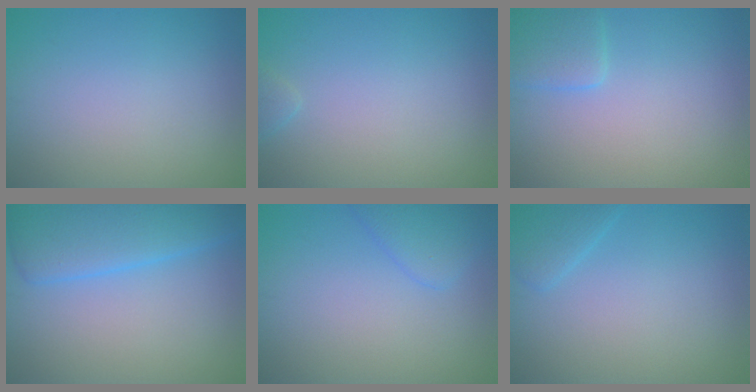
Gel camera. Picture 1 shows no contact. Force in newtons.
{"total": 1.0, "press": 1.0, "slide": 0.1}
{"total": 2.6, "press": 2.6, "slide": 0.1}
{"total": 6.3, "press": 6.3, "slide": 0.2}
{"total": 2.5, "press": 2.5, "slide": 0.2}
{"total": 1.9, "press": 1.9, "slide": 0.1}